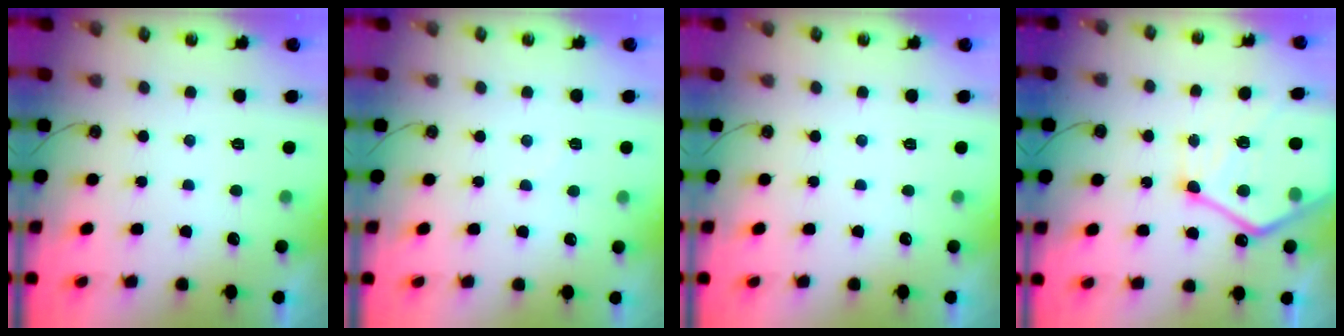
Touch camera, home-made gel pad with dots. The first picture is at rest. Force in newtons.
{"total": 3.8, "press": 3.8, "slide": 0.6}
{"total": 0.0}
{"total": 16.4, "press": 16.4, "slide": 1.0}